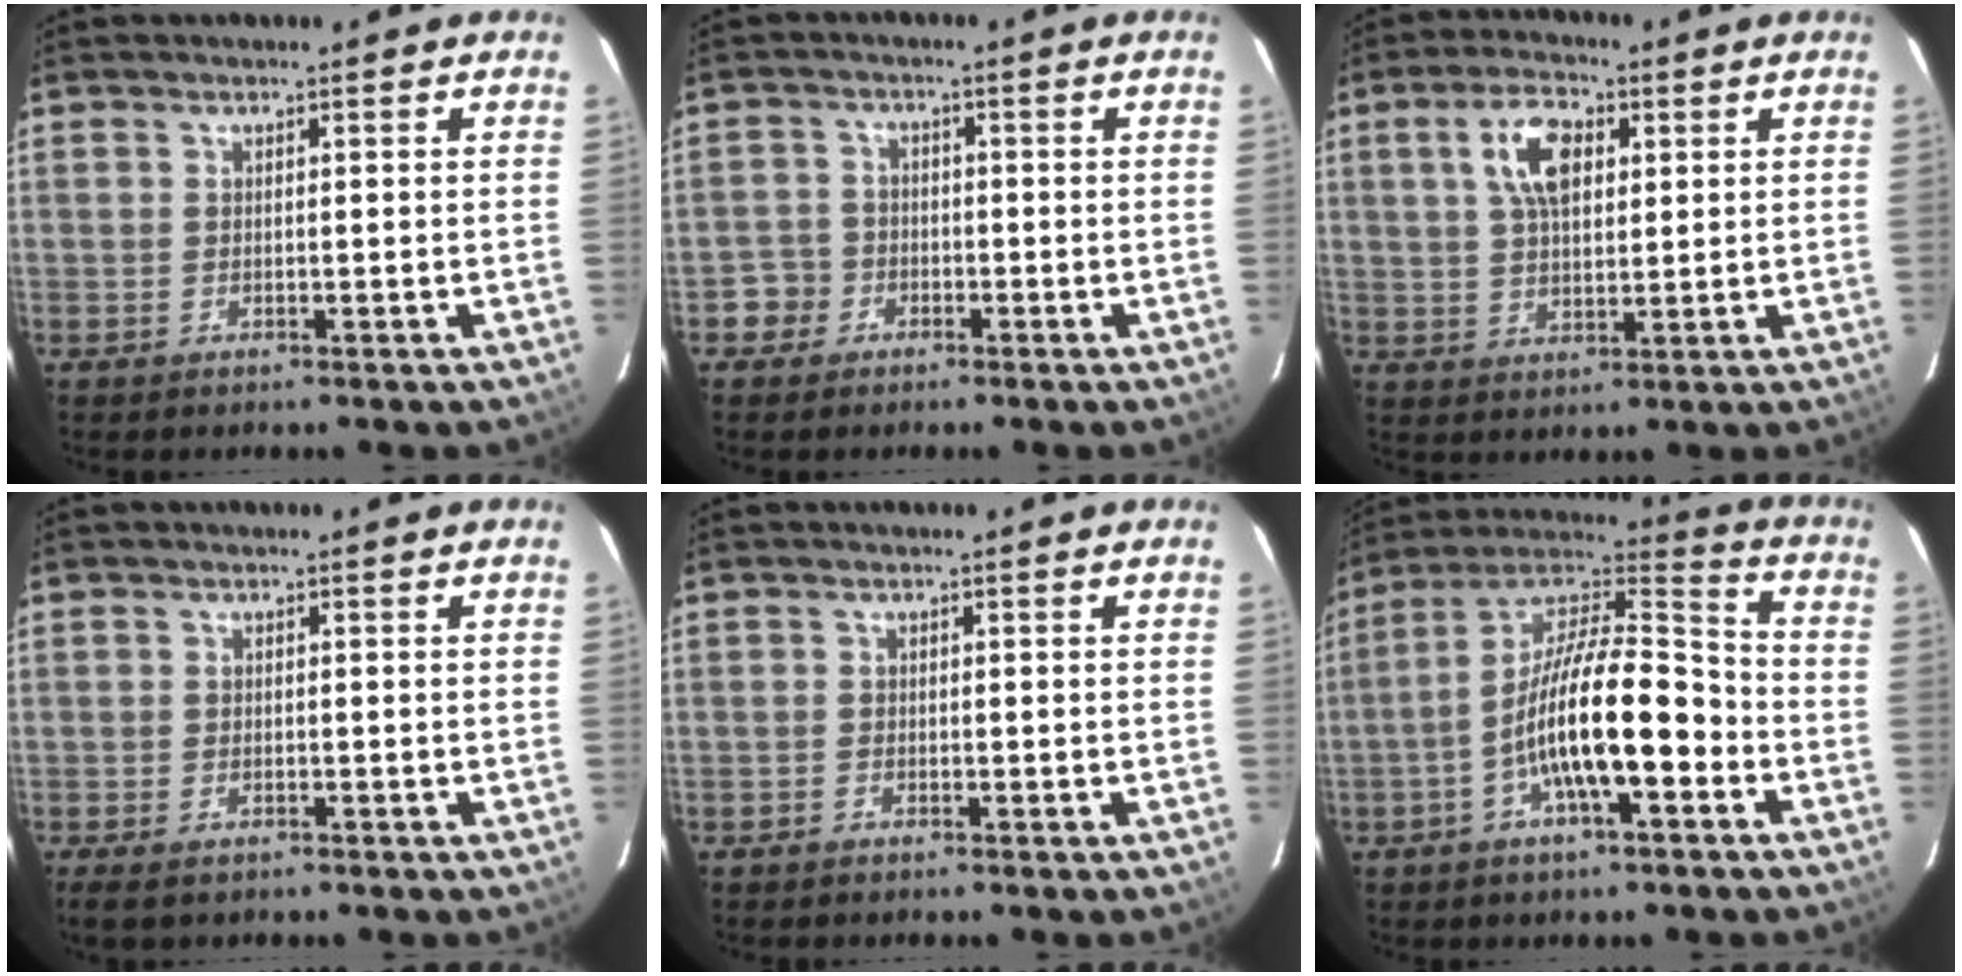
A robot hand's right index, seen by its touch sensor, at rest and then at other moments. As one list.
[{"total": 4.0, "force": [-2.0, 3.5, 0.0], "torque": [0.002, 0.021, -0.038]}, {"total": 8.4, "force": [2.8, 4.4, 6.6], "torque": [-0.123, 0.018, 0.051]}, {"total": 3.8, "force": [-2.7, 1.7, 2.0], "torque": [-0.051, -0.012, -0.049]}, {"total": 0.7, "force": [-0.7, 0.3, 0.0], "torque": [-0.003, 0.002, -0.014]}, {"total": 16.5, "force": [-5.6, 4.7, 14.8], "torque": [-0.270, 0.002, -0.109]}]